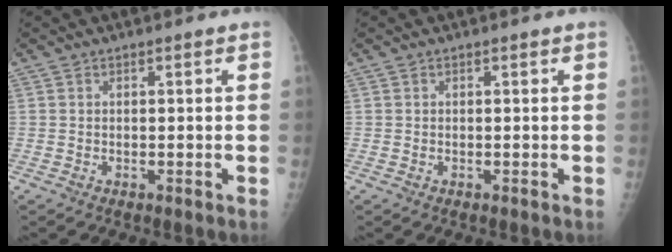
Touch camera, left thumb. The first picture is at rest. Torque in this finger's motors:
{"motor_torque": [0.00, 0.00, 0.00, 0.00, 0.00]}